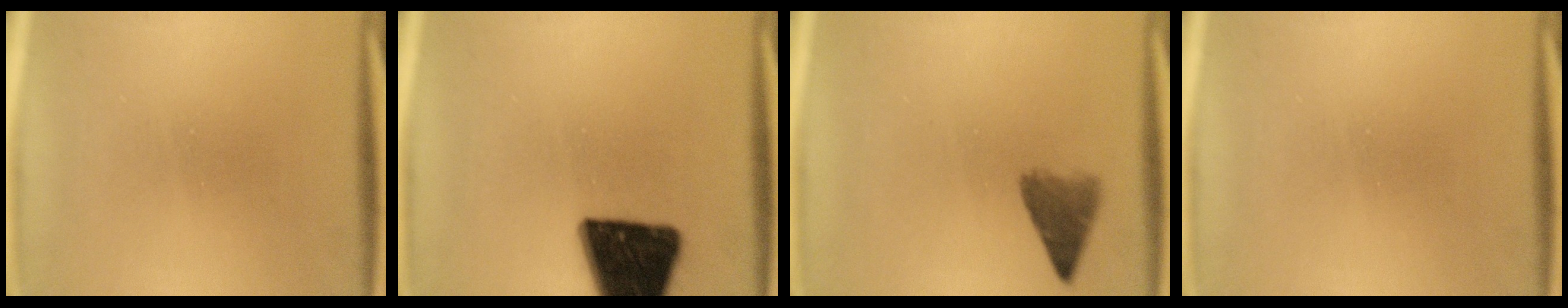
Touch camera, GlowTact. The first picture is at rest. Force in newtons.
{"total": 18.5}
{"total": 4.6}
{"total": 0.0}